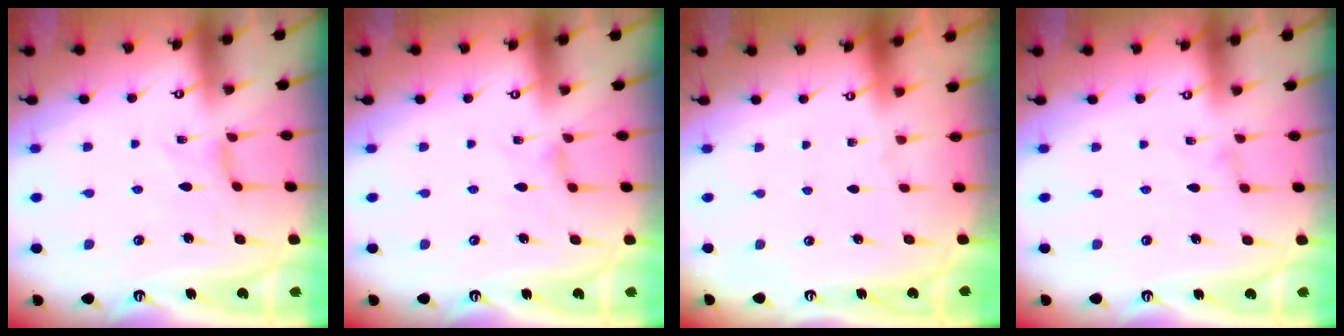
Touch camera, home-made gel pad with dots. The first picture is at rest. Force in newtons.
{"total": 1.3, "press": 1.3, "slide": 0.4}
{"total": 0.0}
{"total": 0.0}